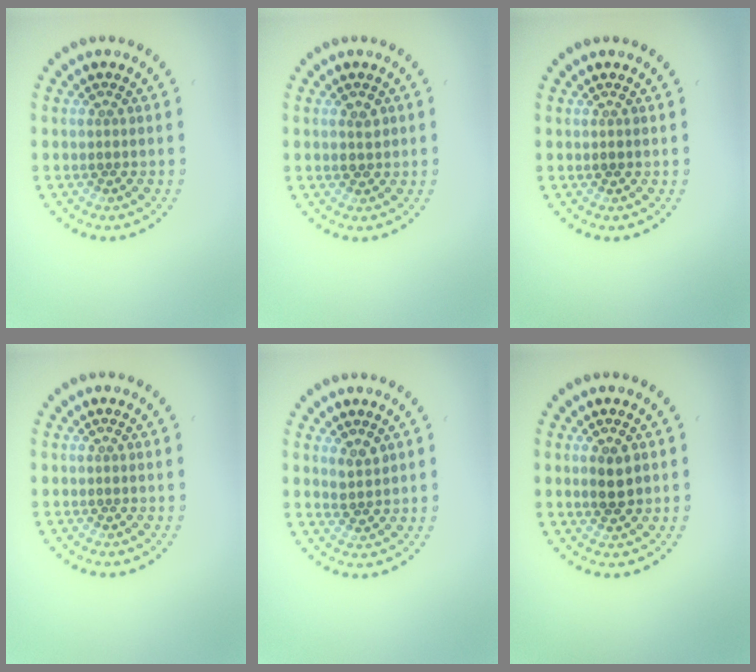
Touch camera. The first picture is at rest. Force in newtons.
{"total": 1.5, "press": 1.5, "slide": 0.2}
{"total": 0.6, "press": 0.5, "slide": 0.2}
{"total": 0.0}
{"total": 1.5, "press": 1.3, "slide": 0.7}
{"total": 2.2, "press": 2.2, "slide": 0.2}